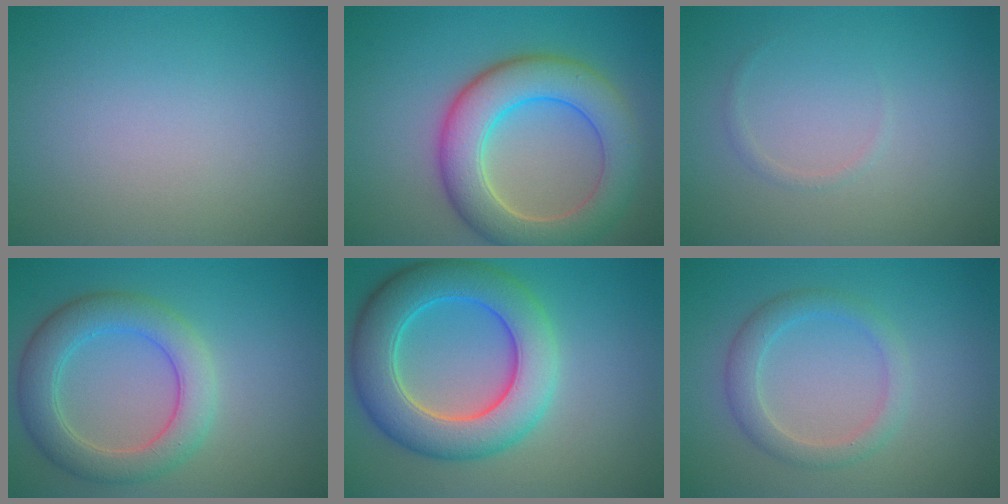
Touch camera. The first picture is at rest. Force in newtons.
{"total": 8.1, "press": 8.1, "slide": 0.7}
{"total": 0.6, "press": 0.6, "slide": 0.1}
{"total": 5.3, "press": 5.3, "slide": 0.2}
{"total": 8.6, "press": 8.6, "slide": 0.3}
{"total": 2.6, "press": 2.6, "slide": 0.1}